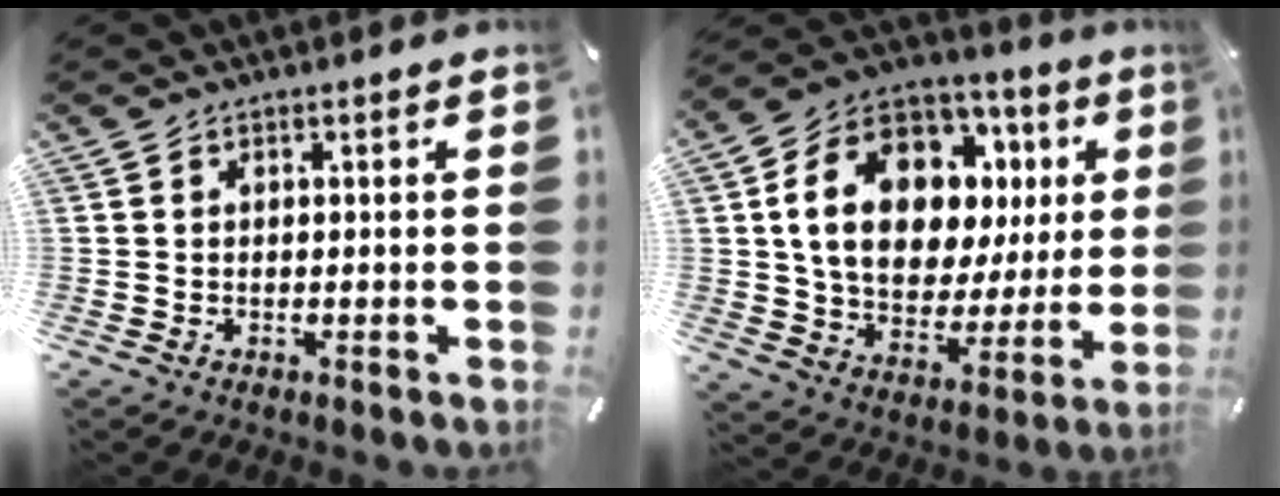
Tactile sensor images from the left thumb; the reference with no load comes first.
{"total": 19.2, "force": [5.6, 13.7, 12.2], "torque": [-0.220, -0.024, 0.103]}